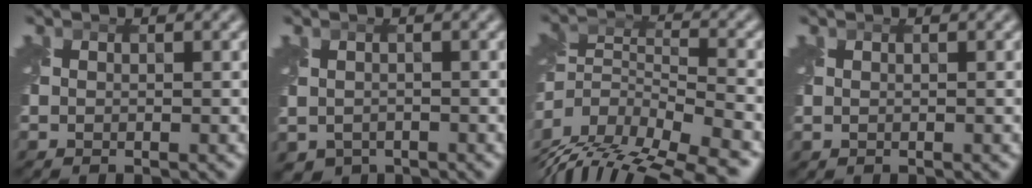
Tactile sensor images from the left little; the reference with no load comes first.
{"total": 1.7, "force": [-1.0, 1.3, 0.5], "torque": [-0.013, -0.013, -0.017]}
{"total": 11.8, "force": [-8.3, 5.1, 6.6], "torque": [-0.110, 0.012, -0.100]}
{"total": 0.0}